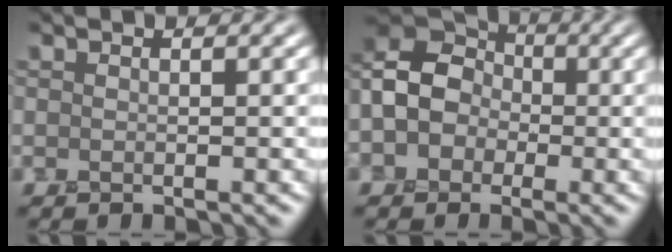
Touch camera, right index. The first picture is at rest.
{"total": 8.5, "force": [-1.0, 7.2, 4.2], "torque": [-0.091, 0.016, -0.047]}